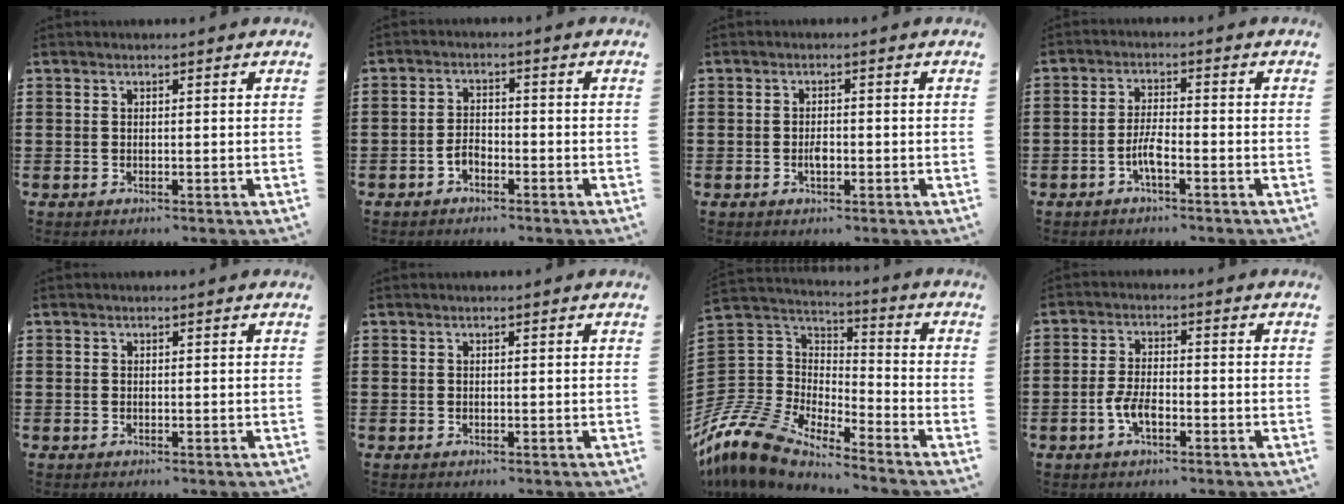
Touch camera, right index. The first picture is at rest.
{"total": 2.3, "force": [-1.4, 1.2, 1.3], "torque": [-0.037, -0.001, -0.031]}
{"total": 1.9, "force": [-0.5, 0.7, 1.7], "torque": [-0.034, -0.003, -0.008]}
{"total": 3.8, "force": [-1.8, 0.8, 3.3], "torque": [-0.078, -0.007, -0.038]}
{"total": 0.0}
{"total": 0.0}
{"total": 11.0, "force": [-9.7, 3.8, 3.3], "torque": [-0.117, 0.006, -0.206]}
{"total": 4.0, "force": [-1.7, 1.7, 3.2], "torque": [-0.078, -0.005, -0.035]}